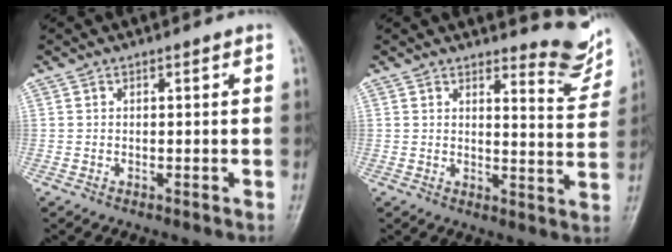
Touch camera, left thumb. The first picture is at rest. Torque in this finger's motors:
{"motor_torque": [0.13, 0.00, -0.26, -0.14, 0.00]}